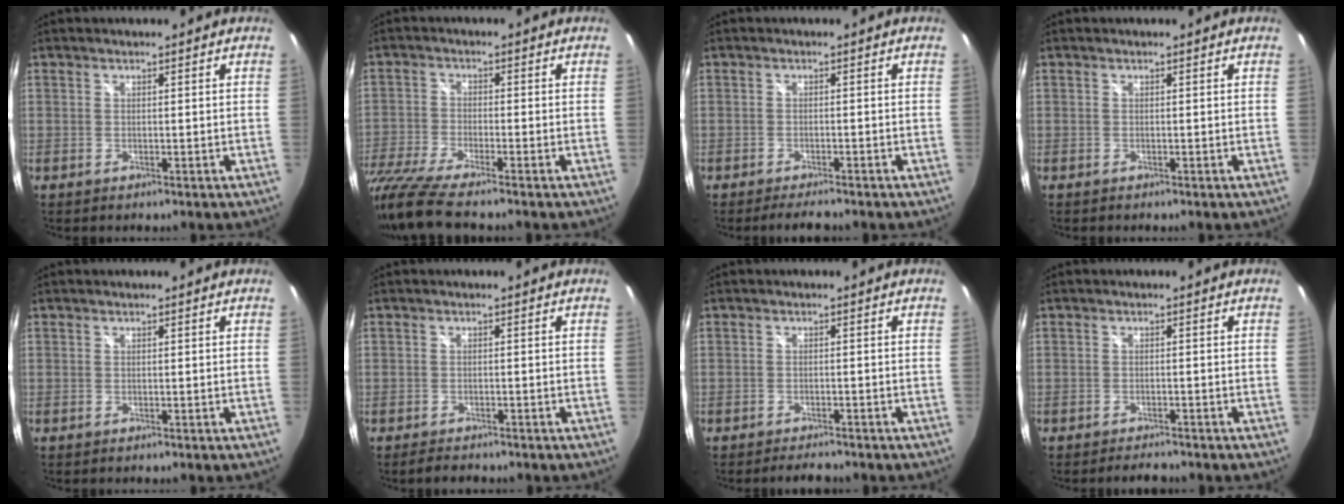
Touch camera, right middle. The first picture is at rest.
{"total": 11.7, "force": [-9.7, 0.8, 6.4], "torque": [-0.152, -0.042, -0.185]}
{"total": 3.8, "force": [-3.4, 0.7, 1.7], "torque": [-0.037, -0.011, -0.054]}
{"total": 0.0}
{"total": 0.0}
{"total": 2.7, "force": [-2.4, 0.9, 0.9], "torque": [-0.024, -0.003, -0.038]}
{"total": 3.3, "force": [-3.0, 0.9, 1.1], "torque": [-0.026, -0.007, -0.044]}
{"total": 3.0, "force": [-2.7, 0.8, 0.9], "torque": [-0.021, -0.006, -0.041]}